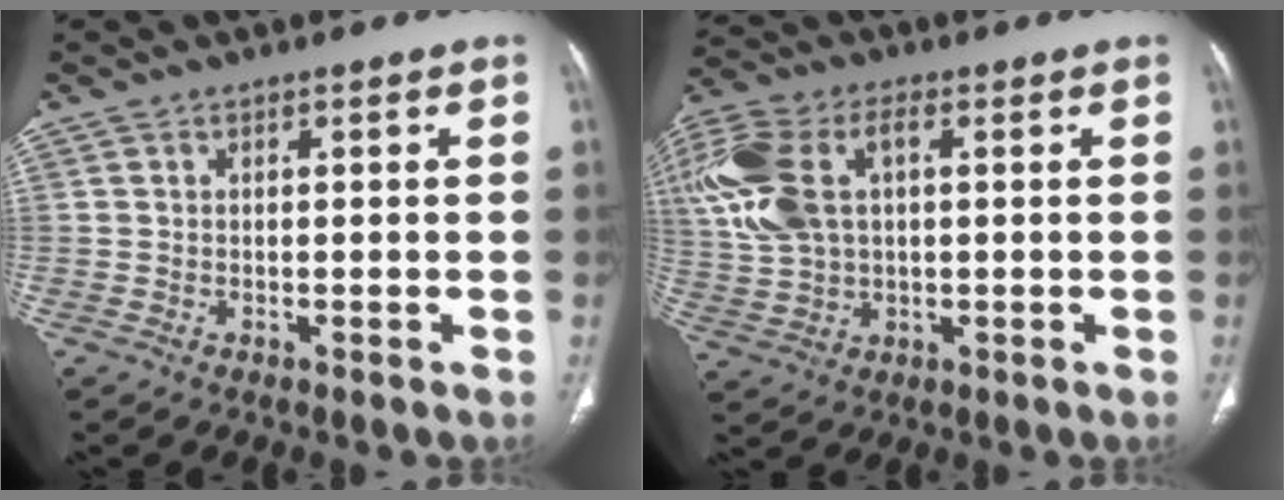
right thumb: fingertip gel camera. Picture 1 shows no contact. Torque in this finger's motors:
{"motor_torque": [0.49, 0.55, 0.75, 1.13, 0.33]}